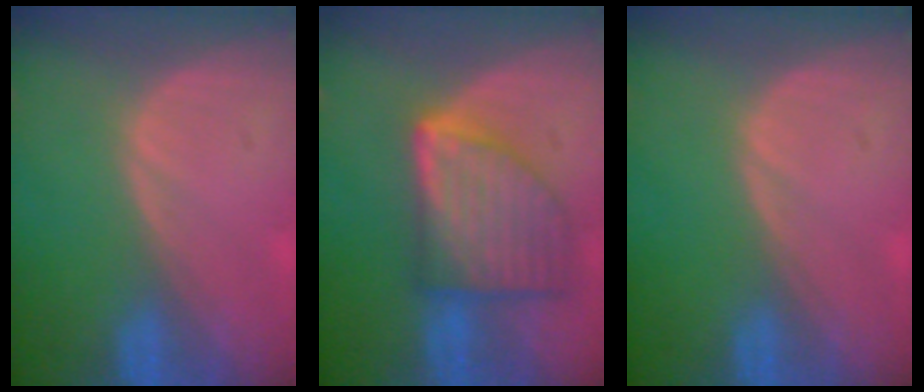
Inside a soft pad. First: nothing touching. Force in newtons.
{"total": 9.1, "press": 9.1, "slide": 0.6}
{"total": 0.0}